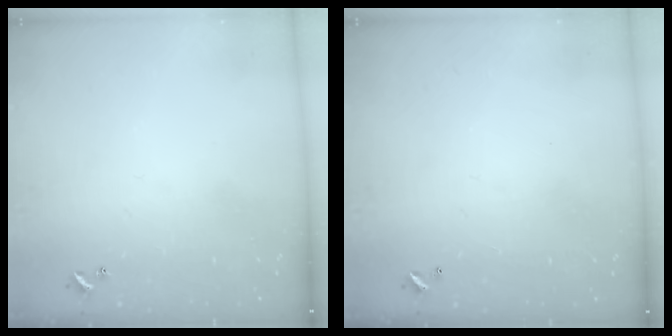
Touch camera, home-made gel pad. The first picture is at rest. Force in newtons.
{"total": 2.8, "press": 2.8, "slide": 0.1}